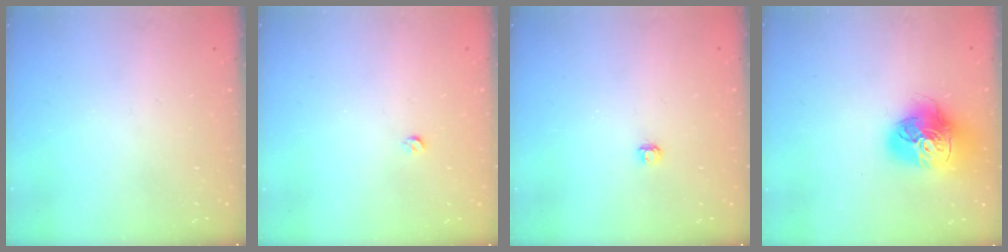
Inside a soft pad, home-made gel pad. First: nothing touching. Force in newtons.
{"total": 2.8, "press": 2.8, "slide": 0.5}
{"total": 2.9, "press": 2.9, "slide": 0.3}
{"total": 16.7, "press": 16.6, "slide": 1.9}